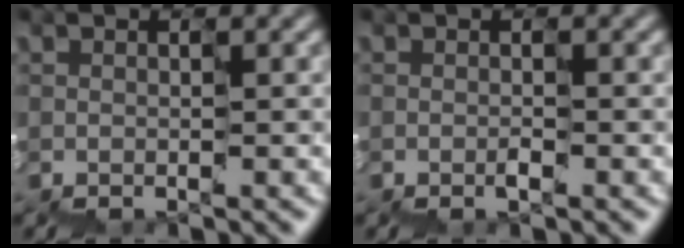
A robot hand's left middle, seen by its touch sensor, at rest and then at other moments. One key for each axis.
{"total": 0.8, "fx": -0.3, "fy": -0.3, "fz": -0.7, "tx": 0.002, "ty": 0.002, "tz": -0.008}